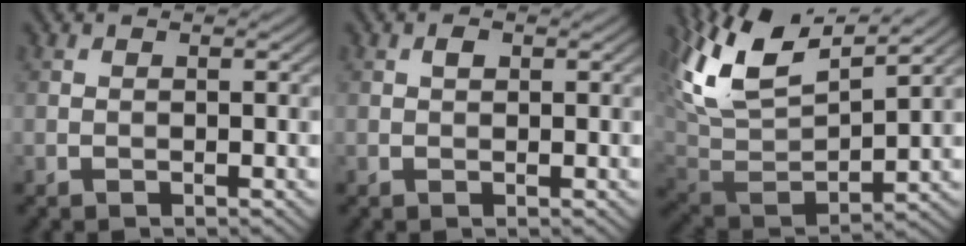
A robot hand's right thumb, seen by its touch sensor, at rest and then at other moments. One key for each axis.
{"total": 1.0, "fx": 0.4, "fy": 0.6, "fz": 0.7, "tx": -0.012, "ty": 0.001, "tz": 0.005}
{"total": 13.0, "fx": 7.9, "fy": 5.0, "fz": 8.9, "tx": -0.227, "ty": 0.023, "tz": 0.157}